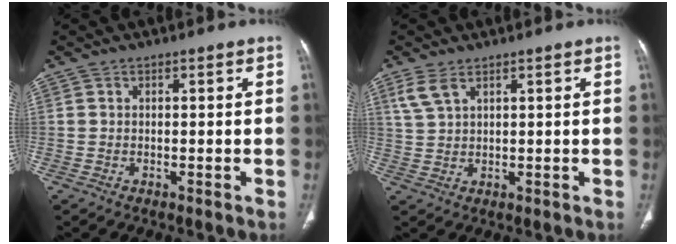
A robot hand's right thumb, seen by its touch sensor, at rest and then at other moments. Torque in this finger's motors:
{"motor_torque": [-0.42, 0.42, -0.09, 0.07, 0.04]}